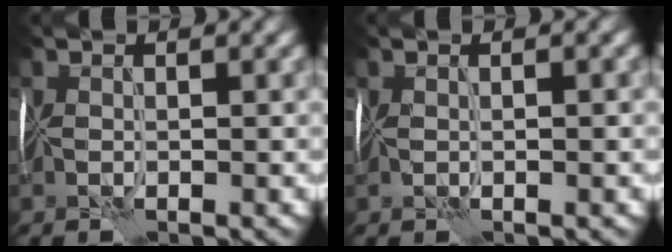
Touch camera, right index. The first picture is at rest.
{"total": 0.9, "force": [0.1, 0.1, 0.9], "torque": [-0.015, -0.002, 0.001]}